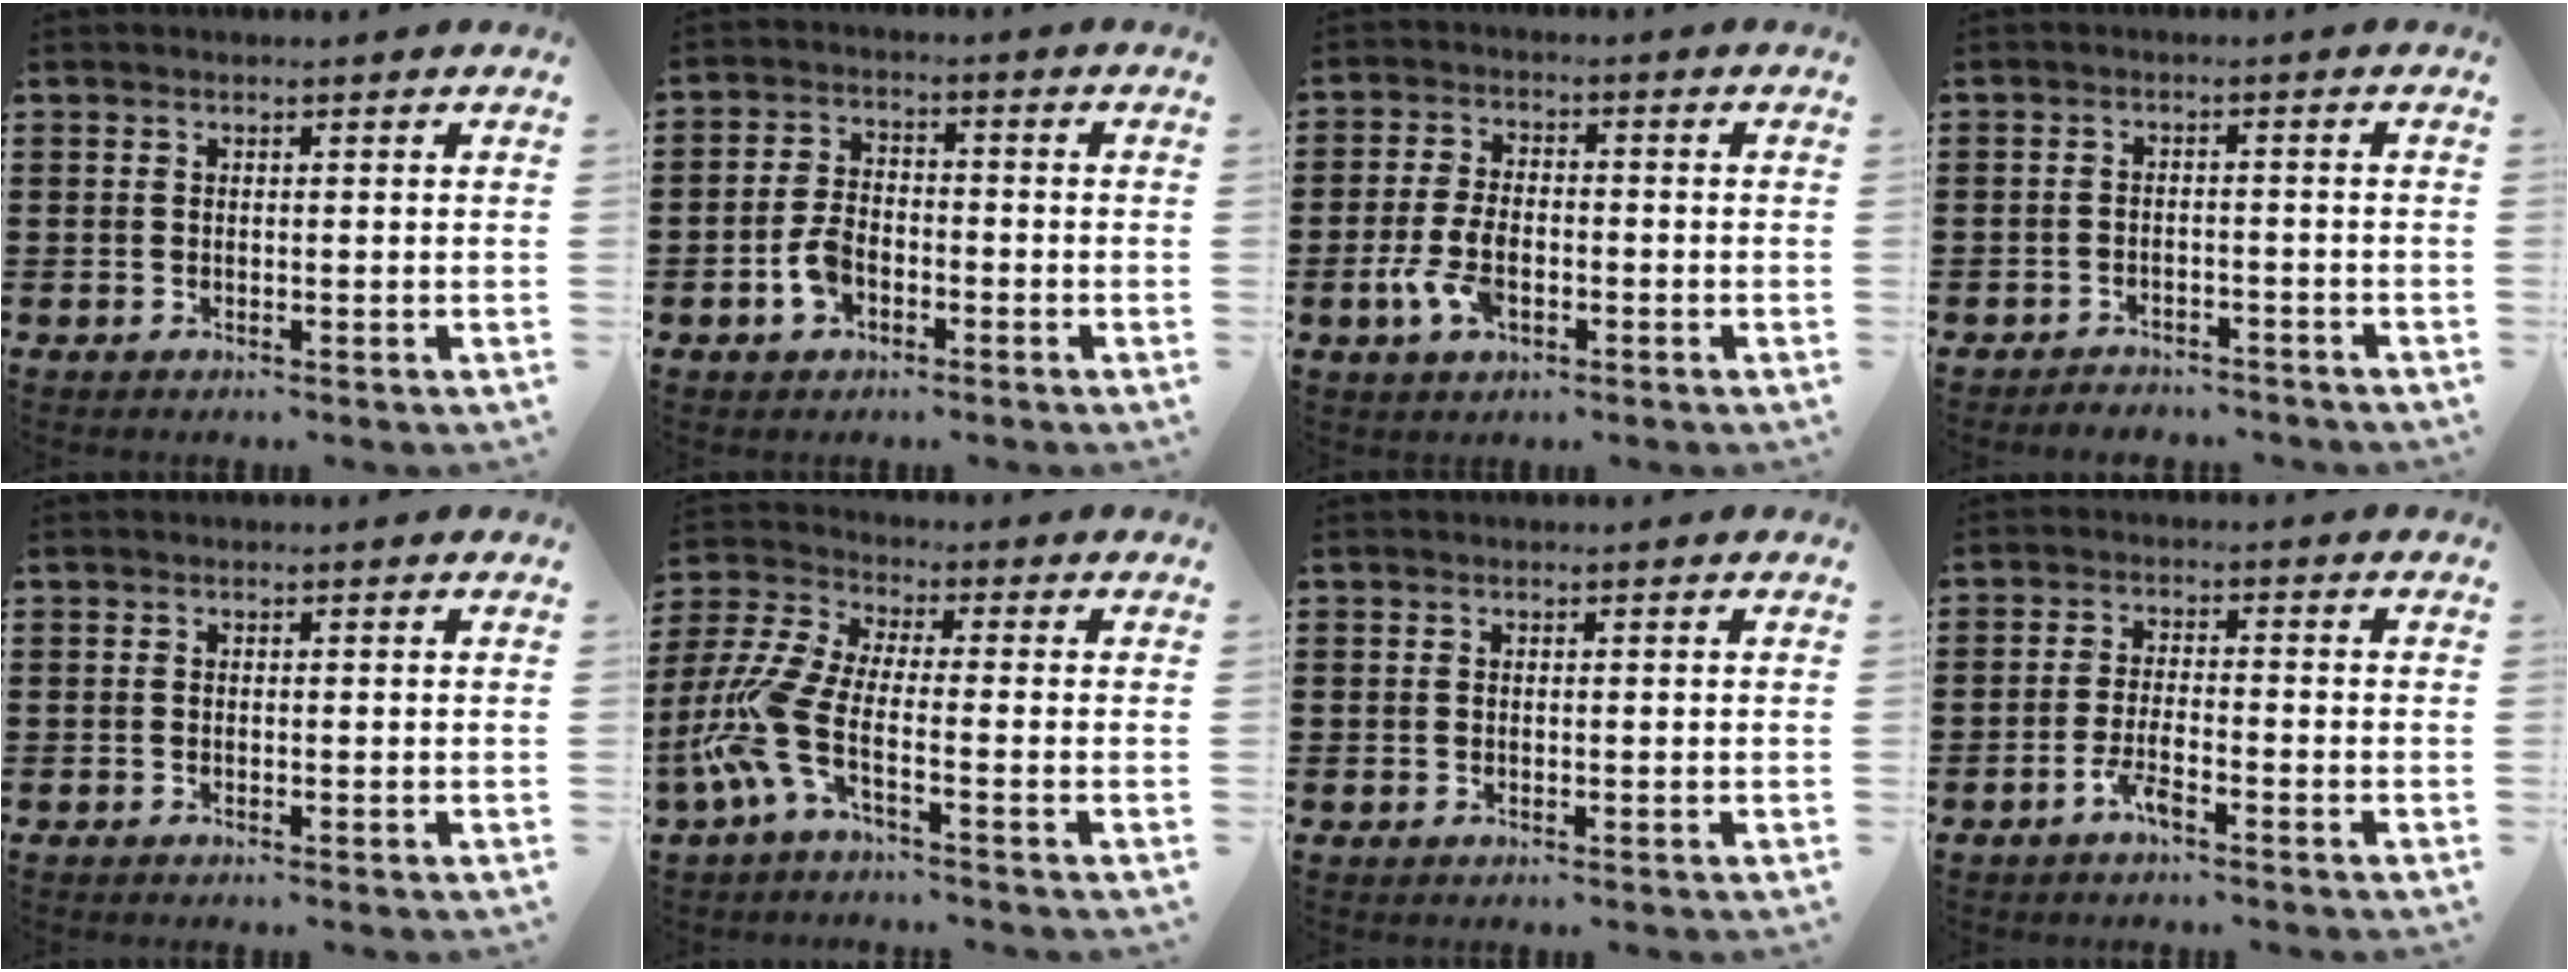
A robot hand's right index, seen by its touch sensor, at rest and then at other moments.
{"total": 4.7, "force": [-2.2, 2.7, 3.1], "torque": [-0.077, -0.001, -0.046]}
{"total": 5.8, "force": [-2.1, 3.0, 4.5], "torque": [-0.105, -0.002, -0.041]}
{"total": 2.4, "force": [-2.4, 0.5, 0.0], "torque": [-0.006, 0.002, -0.052]}
{"total": 0.0}
{"total": 8.1, "force": [-3.5, 2.8, 6.7], "torque": [-0.183, -0.019, -0.074]}
{"total": 0.0}
{"total": 3.5, "force": [-2.5, 0.4, 2.5], "torque": [-0.065, -0.004, -0.051]}